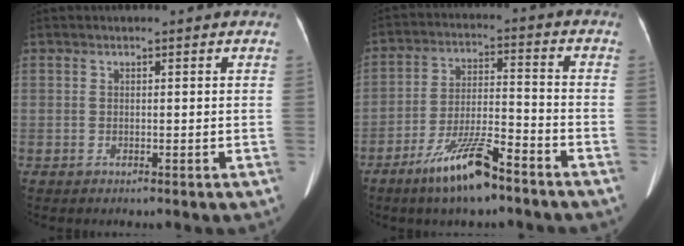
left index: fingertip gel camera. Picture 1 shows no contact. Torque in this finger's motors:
{"motor_torque": [1.17, 0.97, 0.40, 0.07]}